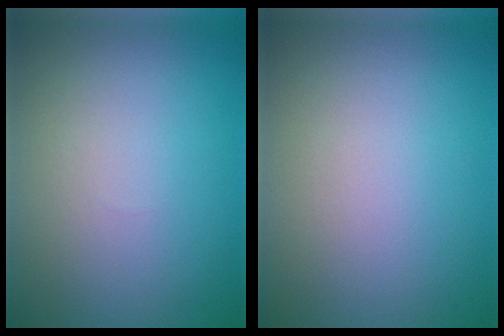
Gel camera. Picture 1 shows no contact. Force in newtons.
{"total": 0.0}